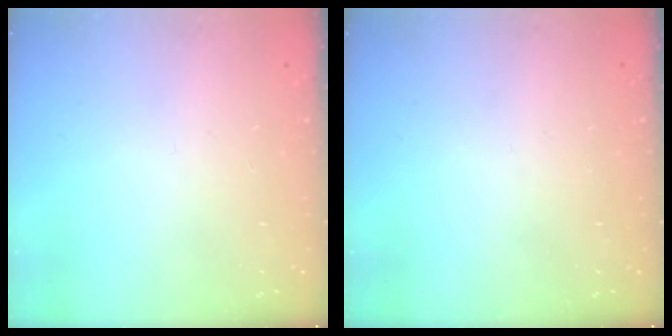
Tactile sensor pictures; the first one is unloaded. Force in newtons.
{"total": 0.0}